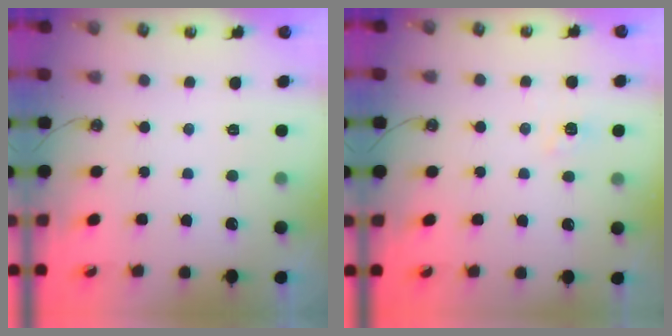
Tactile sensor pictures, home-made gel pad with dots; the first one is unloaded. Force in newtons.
{"total": 4.4, "press": 4.4, "slide": 0.3}